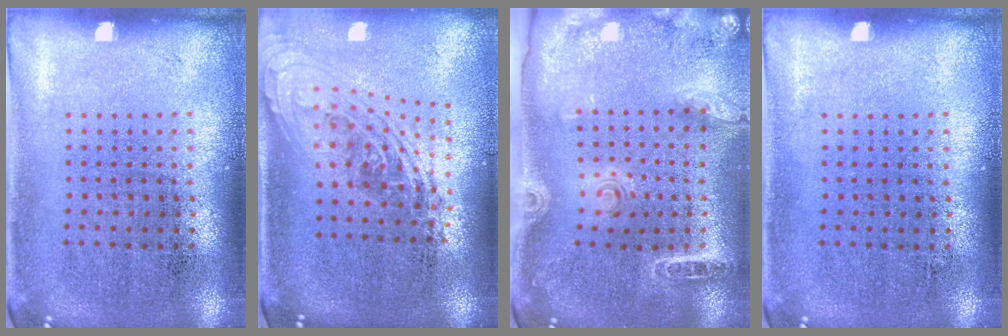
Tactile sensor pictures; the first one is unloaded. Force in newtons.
{"total": 2.1, "press": 1.6, "slide": 1.4}
{"total": 1.8, "press": 1.8, "slide": 0.2}
{"total": 0.0}